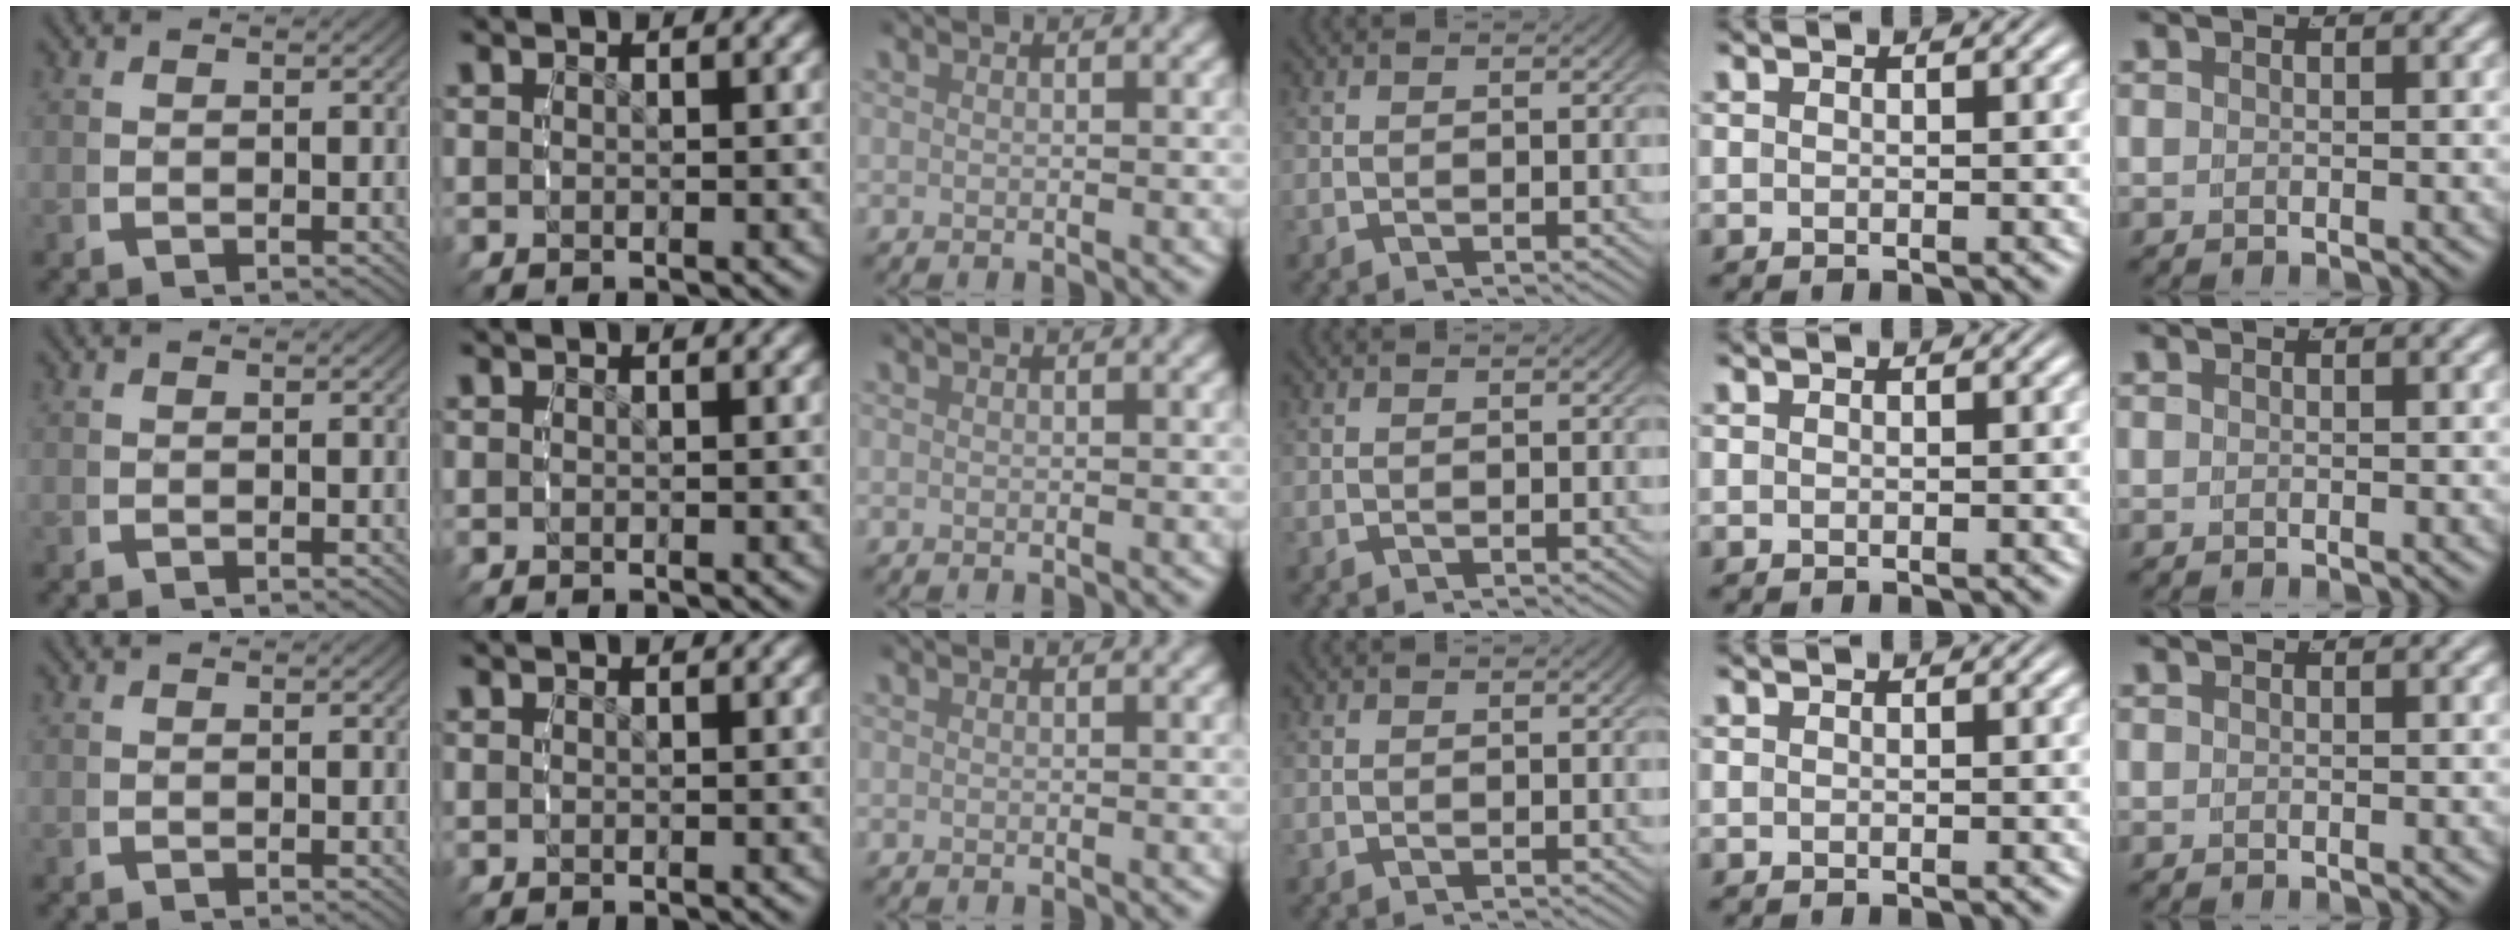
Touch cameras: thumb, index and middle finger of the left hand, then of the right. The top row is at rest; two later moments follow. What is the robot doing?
{"motion": "reach", "object": "string"}